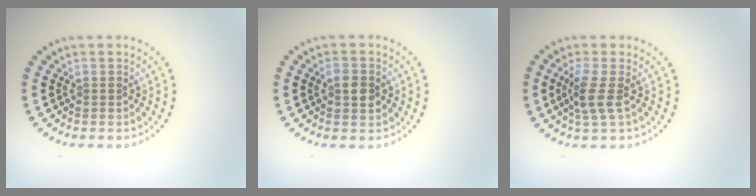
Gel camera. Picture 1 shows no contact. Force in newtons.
{"total": 1.9, "press": 1.9, "slide": 0.1}
{"total": 2.6, "press": 2.1, "slide": 1.6}